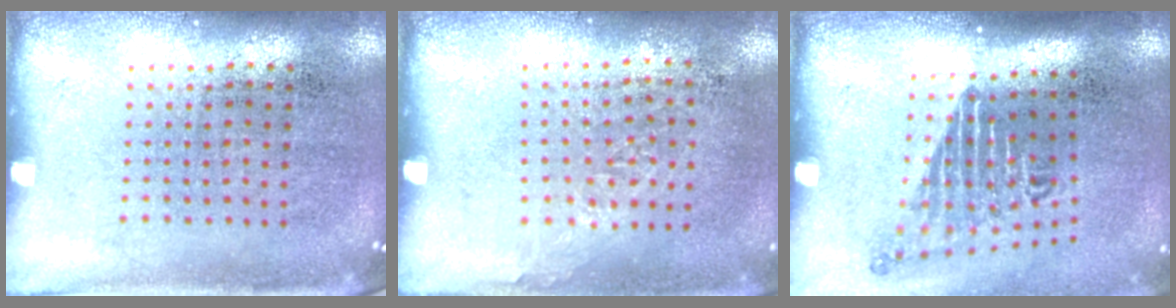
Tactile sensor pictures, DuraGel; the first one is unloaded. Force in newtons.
{"total": 1.0, "press": 0.7, "slide": 0.6}
{"total": 1.7, "press": 1.2, "slide": 1.3}